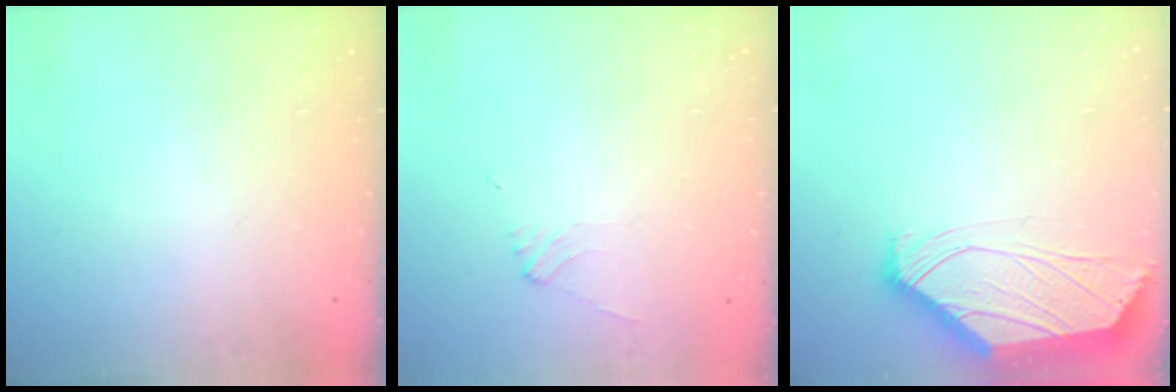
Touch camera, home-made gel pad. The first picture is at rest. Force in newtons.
{"total": 0.8, "press": 0.7, "slide": 0.3}
{"total": 0.8, "press": 0.8, "slide": 0.1}